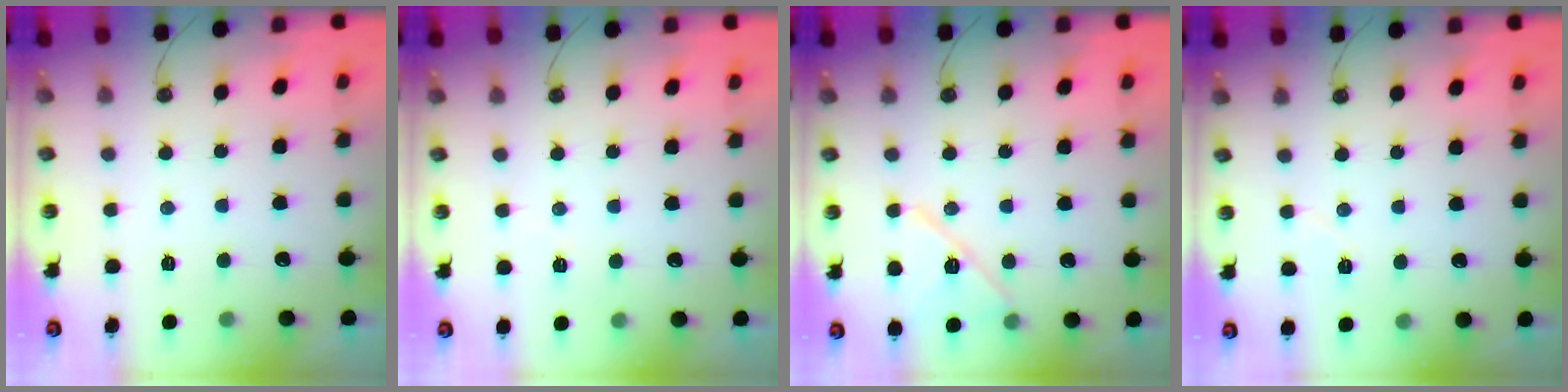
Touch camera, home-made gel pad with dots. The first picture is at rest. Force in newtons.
{"total": 2.7, "press": 2.5, "slide": 1.1}
{"total": 12.6, "press": 12.6, "slide": 0.6}
{"total": 3.0, "press": 2.8, "slide": 1.0}